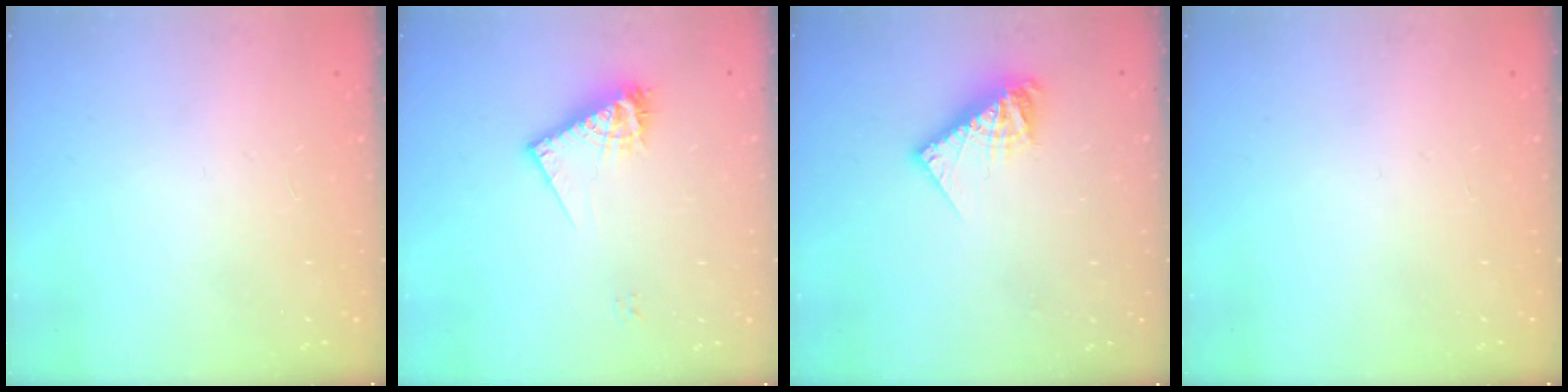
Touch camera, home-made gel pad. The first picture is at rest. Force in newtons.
{"total": 9.7, "press": 9.7, "slide": 0.4}
{"total": 9.7, "press": 9.7, "slide": 0.8}
{"total": 0.0}